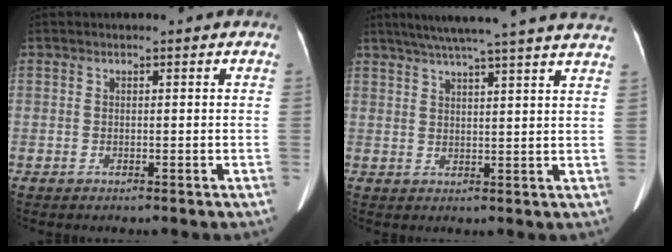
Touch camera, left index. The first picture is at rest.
{"total": 21.1, "force": [18.2, -0.2, 10.8], "torque": [-0.174, 0.017, 0.233]}